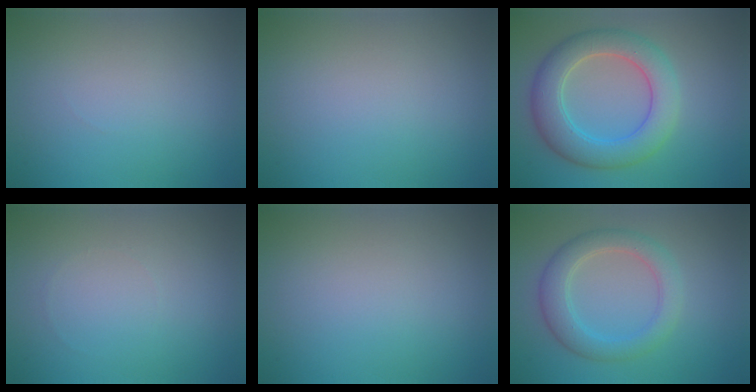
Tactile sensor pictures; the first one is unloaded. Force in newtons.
{"total": 0.0}
{"total": 6.1, "press": 6.1, "slide": 0.1}
{"total": 0.0}
{"total": 0.0}
{"total": 3.8, "press": 3.8, "slide": 0.2}